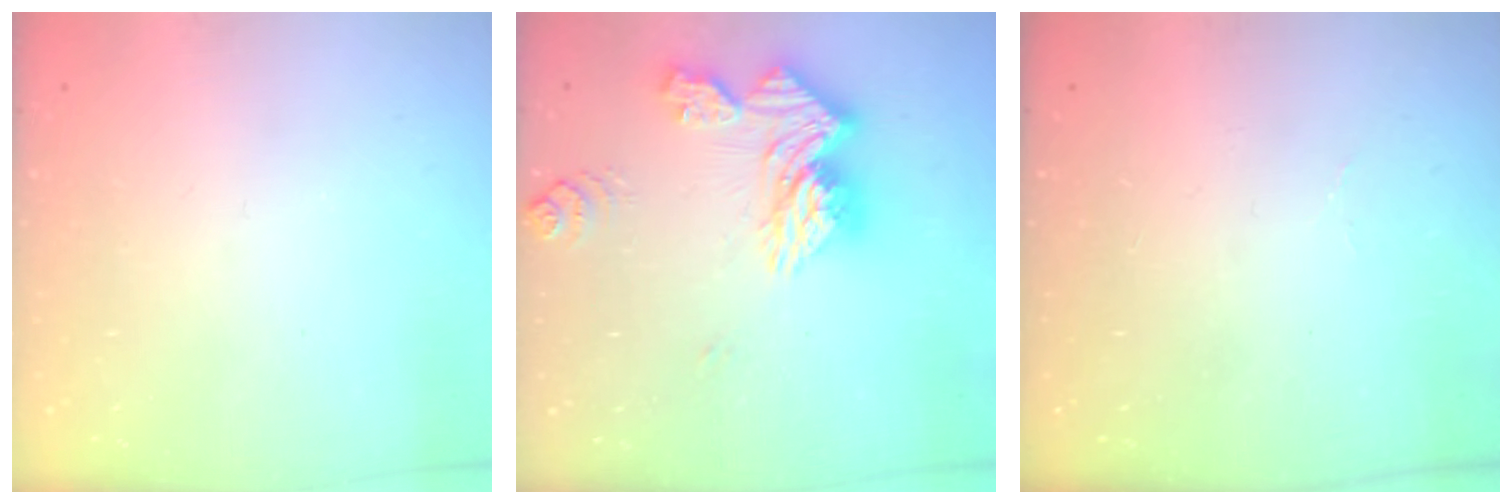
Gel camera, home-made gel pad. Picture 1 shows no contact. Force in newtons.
{"total": 15.4, "press": 15.3, "slide": 1.1}
{"total": 2.0, "press": 1.9, "slide": 0.8}